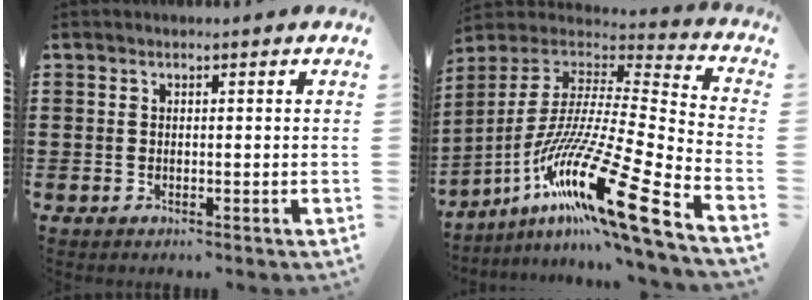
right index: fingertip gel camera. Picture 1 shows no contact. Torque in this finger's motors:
{"motor_torque": [-1.01, 1.13, 1.05, 0.21]}